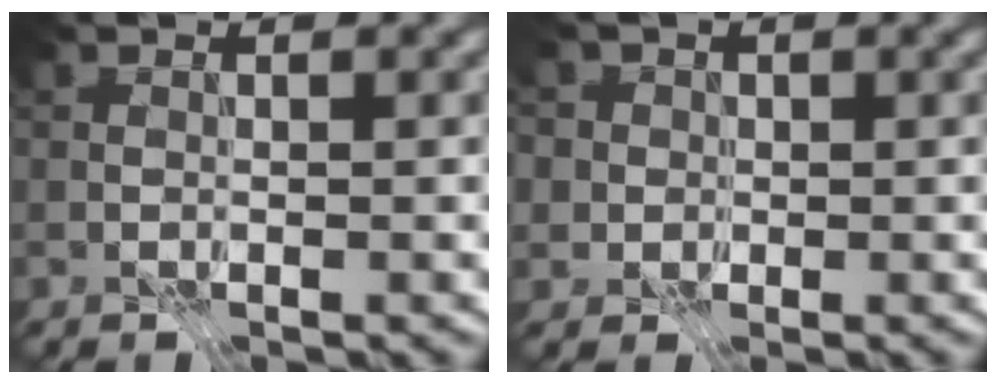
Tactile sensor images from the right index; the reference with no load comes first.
{"total": 4.7, "force": [1.6, 4.1, 1.5], "torque": [-0.025, 0.023, 0.005]}